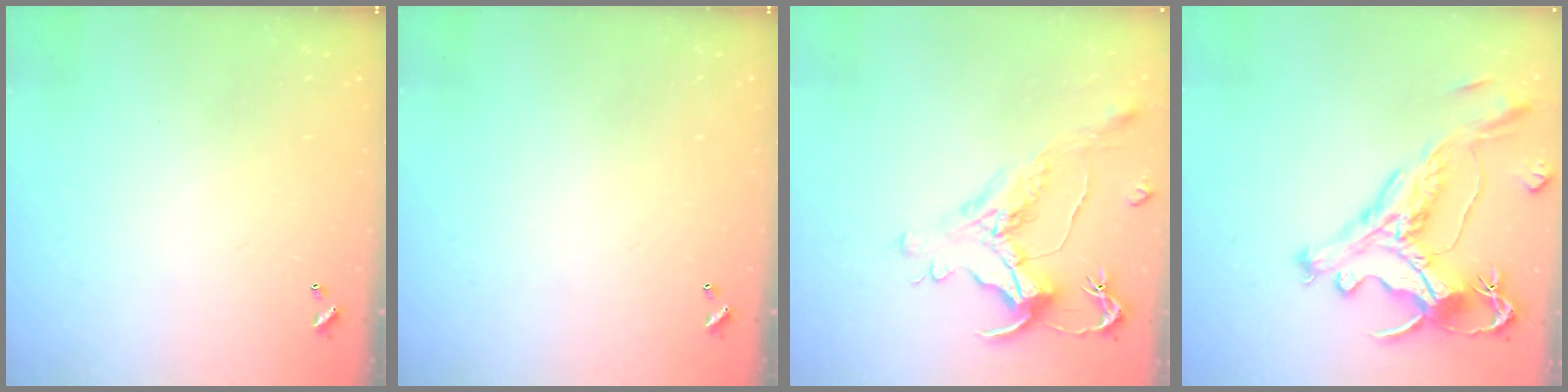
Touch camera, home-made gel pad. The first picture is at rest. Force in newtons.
{"total": 0.0}
{"total": 1.7, "press": 1.1, "slide": 1.3}
{"total": 2.1, "press": 1.6, "slide": 1.3}